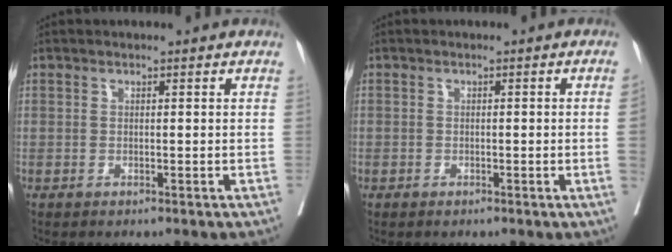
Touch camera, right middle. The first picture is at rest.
{"total": 0.9, "force": [0.0, -0.3, 0.9], "torque": [-0.013, 0.003, -0.003]}